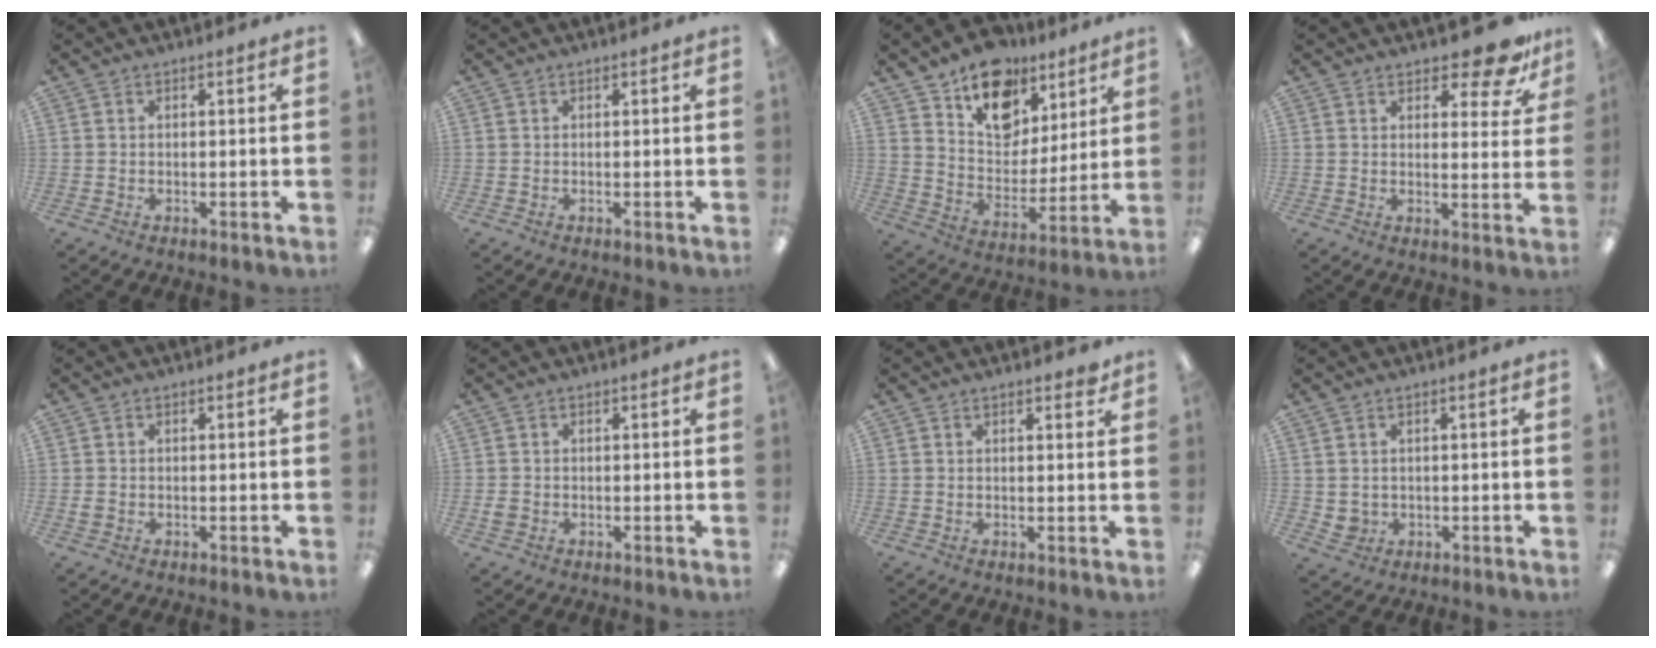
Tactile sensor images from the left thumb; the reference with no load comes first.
{"total": 0.0}
{"total": 16.3, "force": [10.5, 10.6, 6.7], "torque": [-0.101, -0.059, 0.193]}
{"total": 9.0, "force": [7.2, 2.7, 4.8], "torque": [-0.048, -0.052, 0.121]}
{"total": 1.0, "force": [-0.1, 0.9, 0.5], "torque": [-0.009, 0.004, -0.003]}
{"total": 1.4, "force": [-0.2, 1.3, 0.6], "torque": [-0.010, 0.004, -0.005]}
{"total": 1.5, "force": [1.3, 0.5, 0.6], "torque": [0.003, -0.007, 0.021]}
{"total": 2.3, "force": [0.9, 2.1, 0.6], "torque": [-0.014, 0.002, 0.017]}